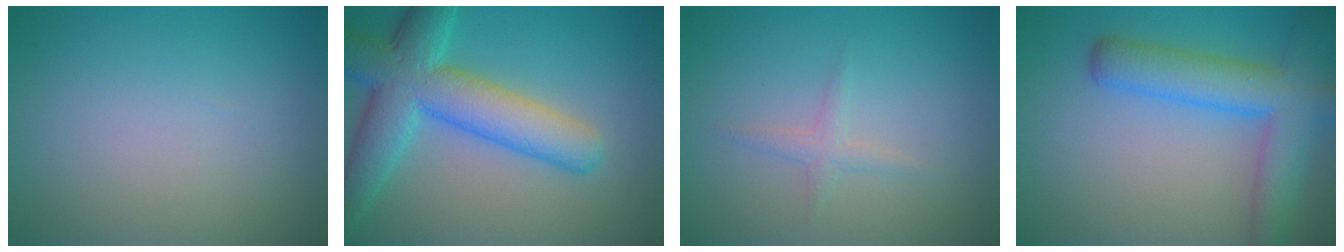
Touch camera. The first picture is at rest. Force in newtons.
{"total": 7.0, "press": 7.0, "slide": 0.6}
{"total": 1.2, "press": 1.2, "slide": 0.0}
{"total": 6.6, "press": 6.6, "slide": 0.4}